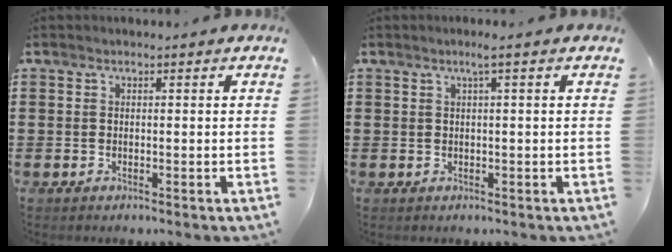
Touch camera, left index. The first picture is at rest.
{"total": 1.6, "force": [0.6, -0.1, 1.5], "torque": [-0.027, 0.000, 0.009]}